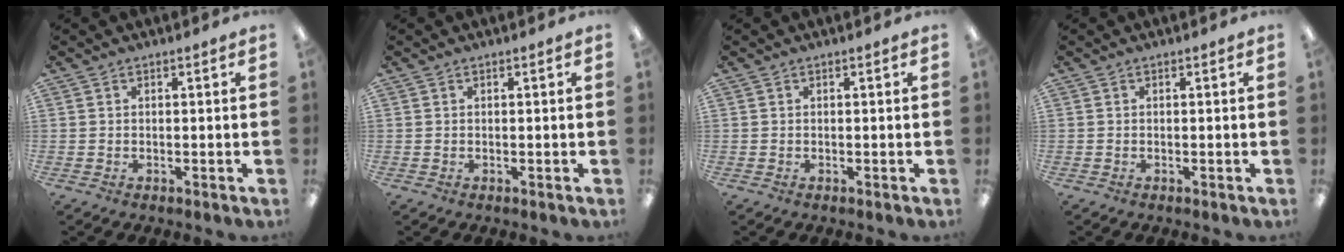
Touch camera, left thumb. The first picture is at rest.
{"total": 0.0}
{"total": 0.0}
{"total": 0.0}